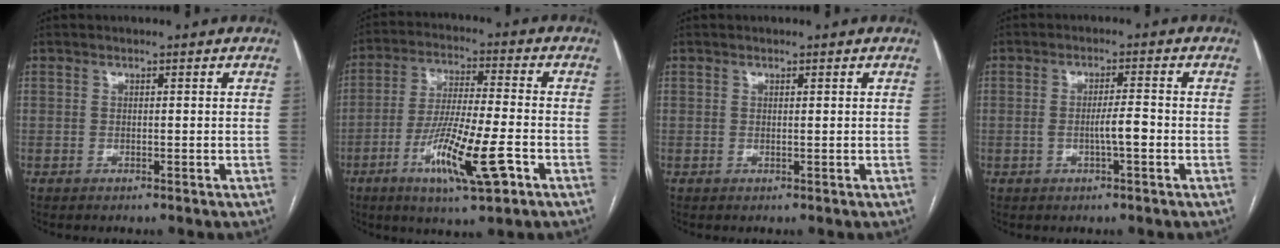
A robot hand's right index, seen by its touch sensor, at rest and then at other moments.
{"total": 13.2, "force": [-5.4, 1.2, 12.0], "torque": [-0.225, -0.018, -0.093]}
{"total": 0.0}
{"total": 3.5, "force": [-0.9, 0.2, 3.4], "torque": [-0.056, 0.001, -0.015]}